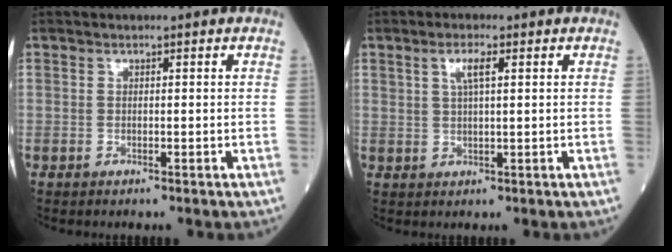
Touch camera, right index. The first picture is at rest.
{"total": 3.2, "force": [1.4, 0.6, 2.8], "torque": [-0.056, 0.004, 0.025]}